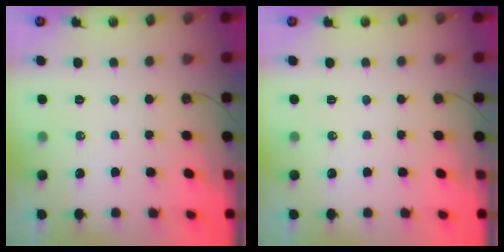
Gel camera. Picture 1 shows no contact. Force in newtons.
{"total": 0.0}